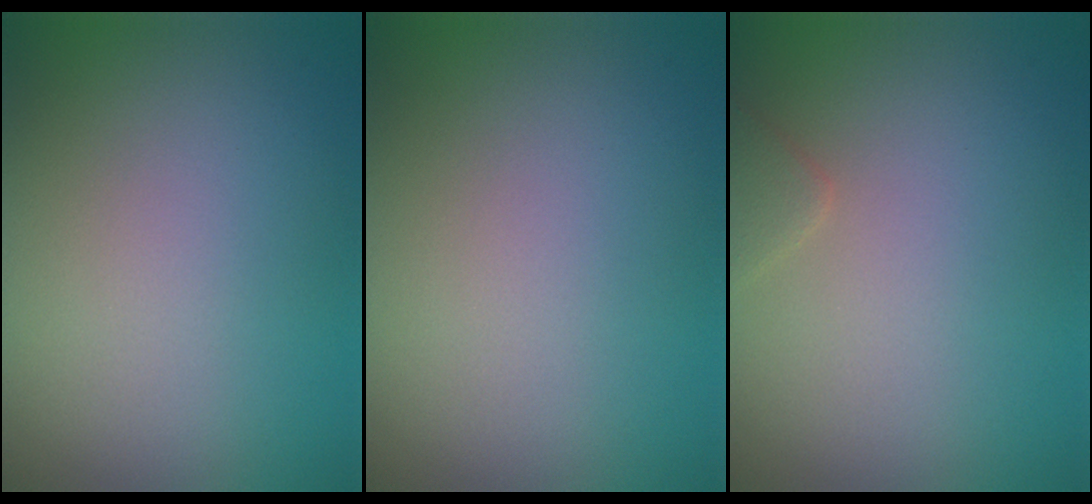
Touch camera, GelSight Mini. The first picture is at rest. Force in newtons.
{"total": 0.0}
{"total": 1.2, "press": 1.2, "slide": 0.1}